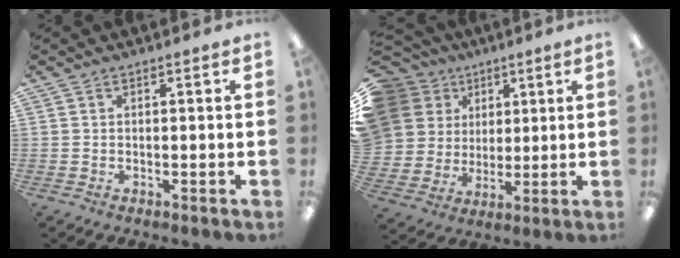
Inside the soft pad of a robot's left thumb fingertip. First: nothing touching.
{"total": 14.5, "force": [6.1, 12.4, 4.4], "torque": [-0.115, -0.019, 0.131]}